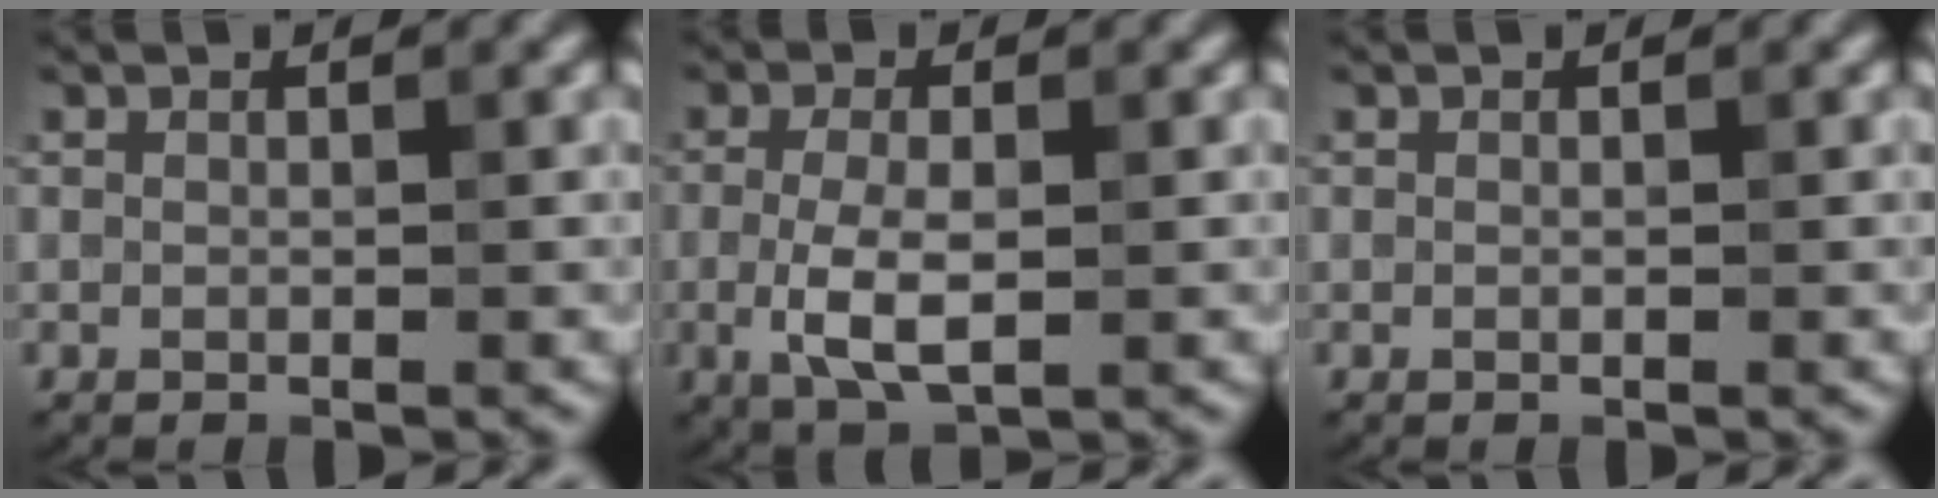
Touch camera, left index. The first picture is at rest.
{"total": 4.3, "force": [-0.6, 1.6, 4.0], "torque": [-0.090, -0.007, -0.014]}
{"total": 0.0}